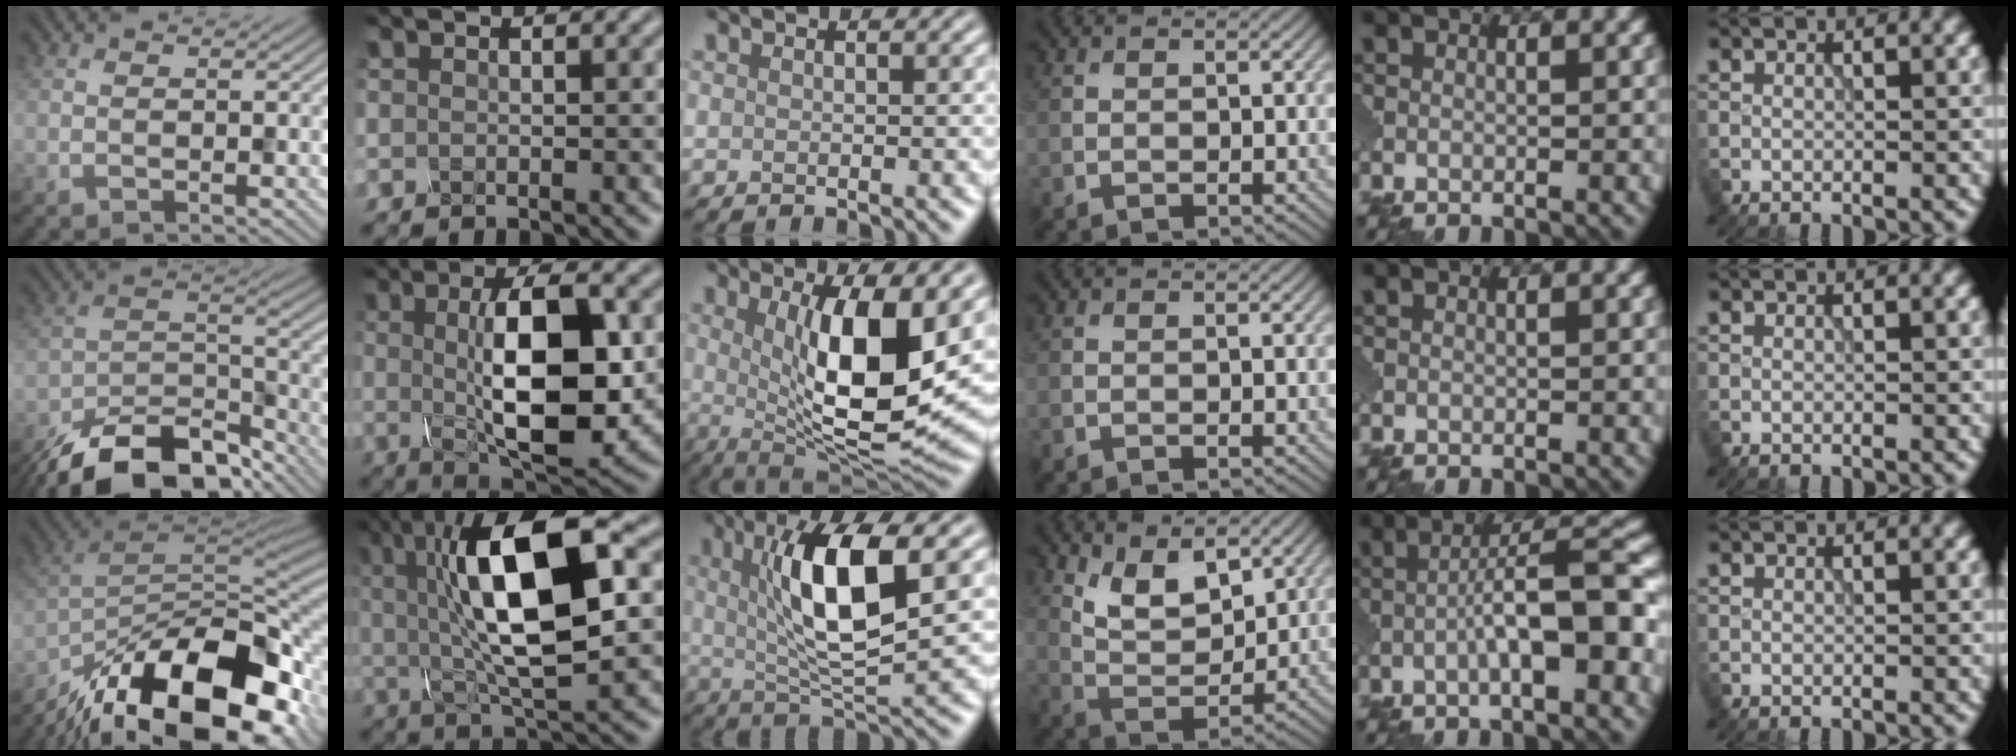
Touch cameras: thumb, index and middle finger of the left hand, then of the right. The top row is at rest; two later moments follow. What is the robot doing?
{"motion": "assemble", "object": "glue stick"}